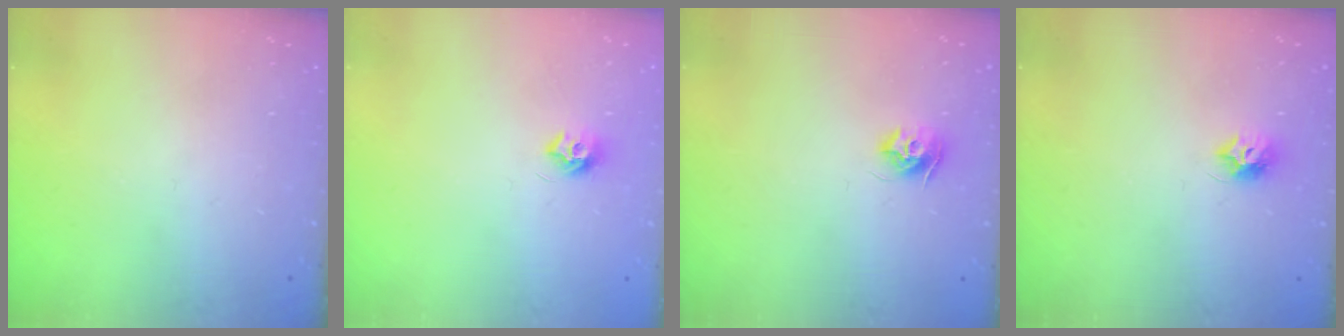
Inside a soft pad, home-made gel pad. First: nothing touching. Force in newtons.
{"total": 7.6, "press": 7.6, "slide": 0.8}
{"total": 8.1, "press": 8.1, "slide": 0.1}
{"total": 7.1, "press": 7.1, "slide": 0.5}